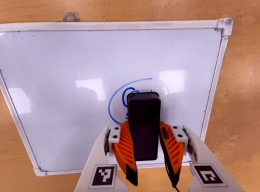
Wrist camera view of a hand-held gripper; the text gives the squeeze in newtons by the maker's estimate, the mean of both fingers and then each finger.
{"total": 11.9, "left": 11.6, "right": 12.2}